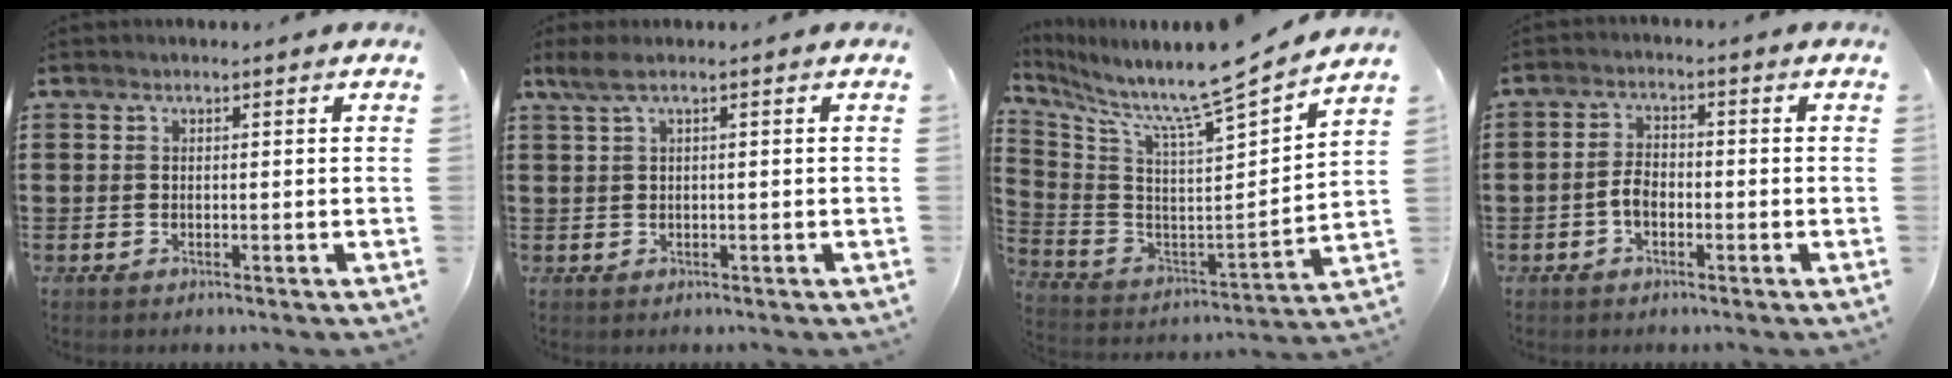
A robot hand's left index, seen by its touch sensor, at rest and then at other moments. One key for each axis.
{"total": 1.9, "fx": 0.4, "fy": 0.2, "fz": 1.8, "tx": -0.043, "ty": -0.004, "tz": 0.005}
{"total": 8.7, "fx": 8.0, "fy": -0.6, "fz": 3.3, "tx": -0.096, "ty": -0.081, "tz": 0.119}
{"total": 3.1, "fx": -1.0, "fy": 1.7, "fz": 2.3, "tx": -0.059, "ty": -0.001, "tz": -0.024}